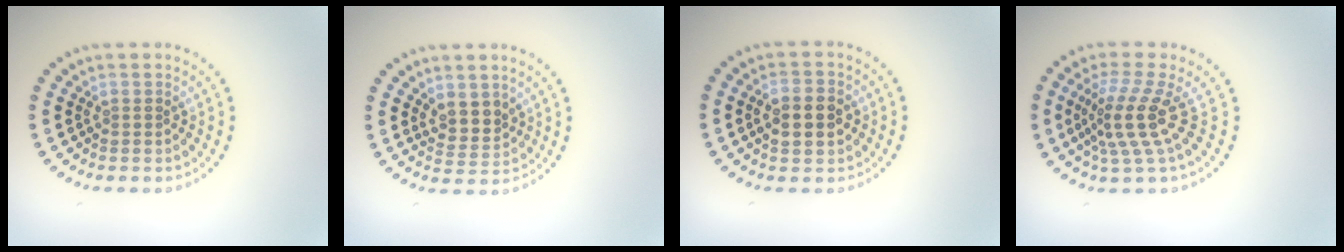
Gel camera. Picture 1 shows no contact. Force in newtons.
{"total": 2.5, "press": 2.2, "slide": 1.2}
{"total": 4.1, "press": 4.1, "slide": 0.3}
{"total": 4.1, "press": 2.9, "slide": 3.0}